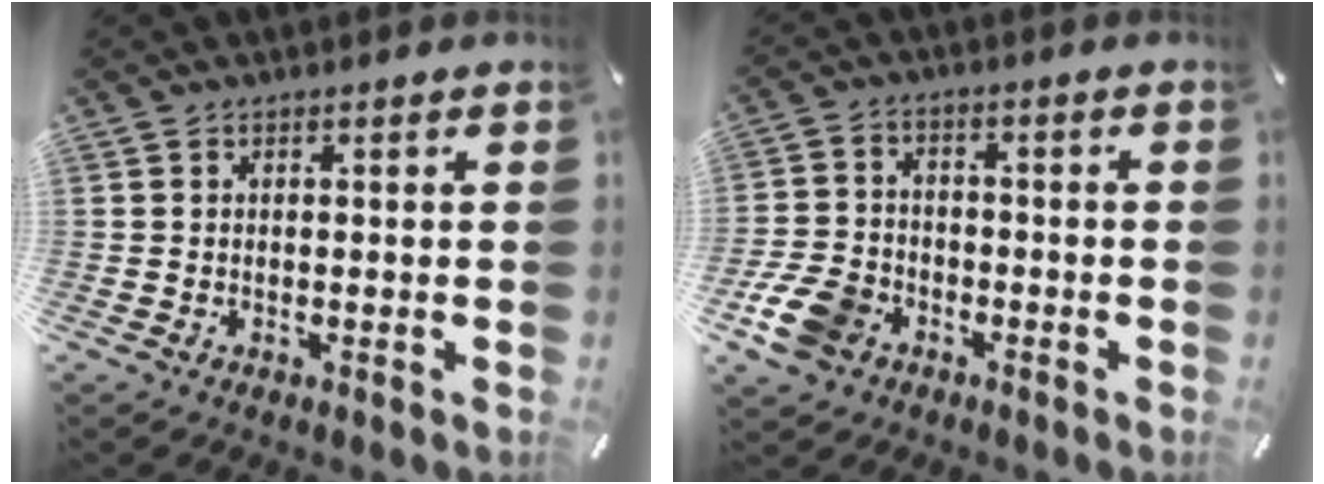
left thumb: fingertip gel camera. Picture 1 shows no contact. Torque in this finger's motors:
{"motor_torque": [0.28, 2.58, 0.24, -0.10, 0.08]}